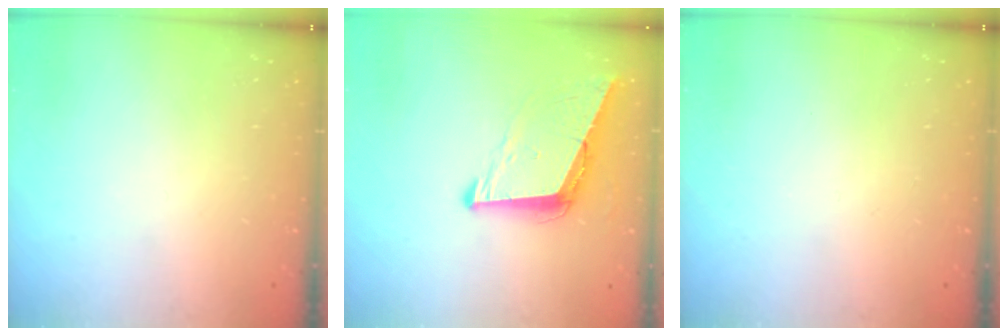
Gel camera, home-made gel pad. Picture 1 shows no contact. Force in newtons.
{"total": 8.8, "press": 7.9, "slide": 3.8}
{"total": 0.0}